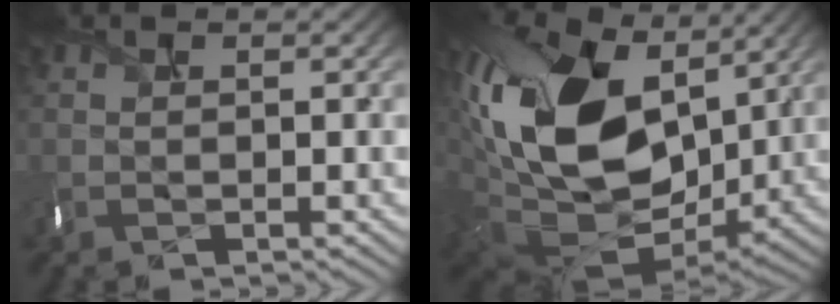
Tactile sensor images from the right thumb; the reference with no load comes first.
{"total": 20.0, "force": [4.0, 13.9, 13.8], "torque": [-0.313, -0.009, 0.086]}